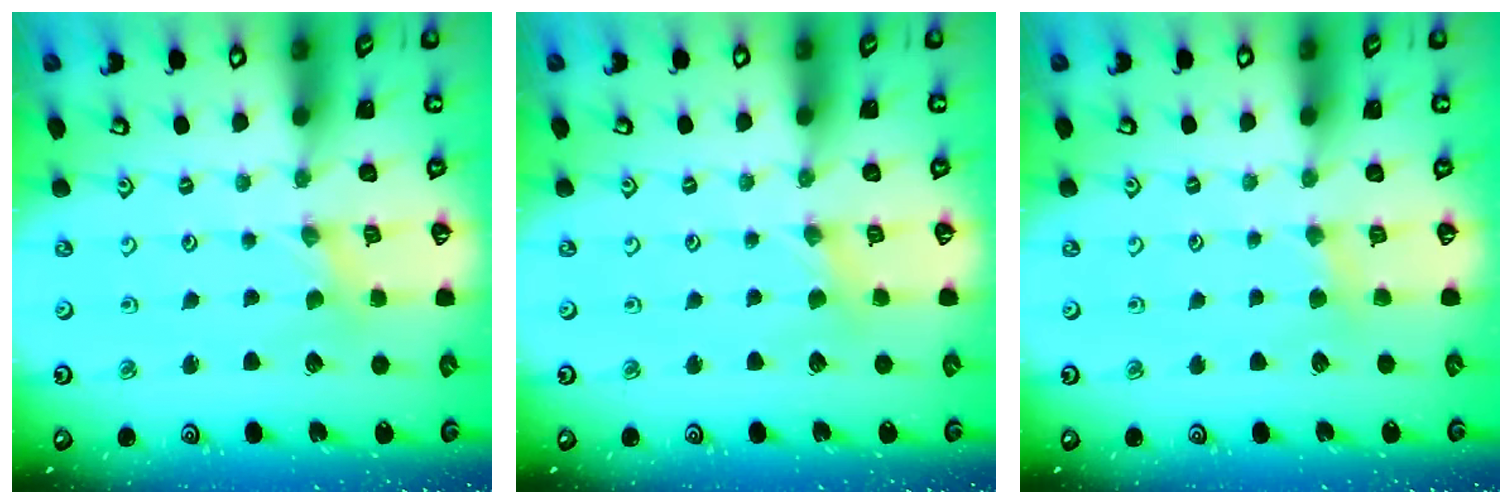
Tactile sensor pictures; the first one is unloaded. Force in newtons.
{"total": 2.1, "press": 2.0, "slide": 0.4}
{"total": 3.7, "press": 3.6, "slide": 0.6}